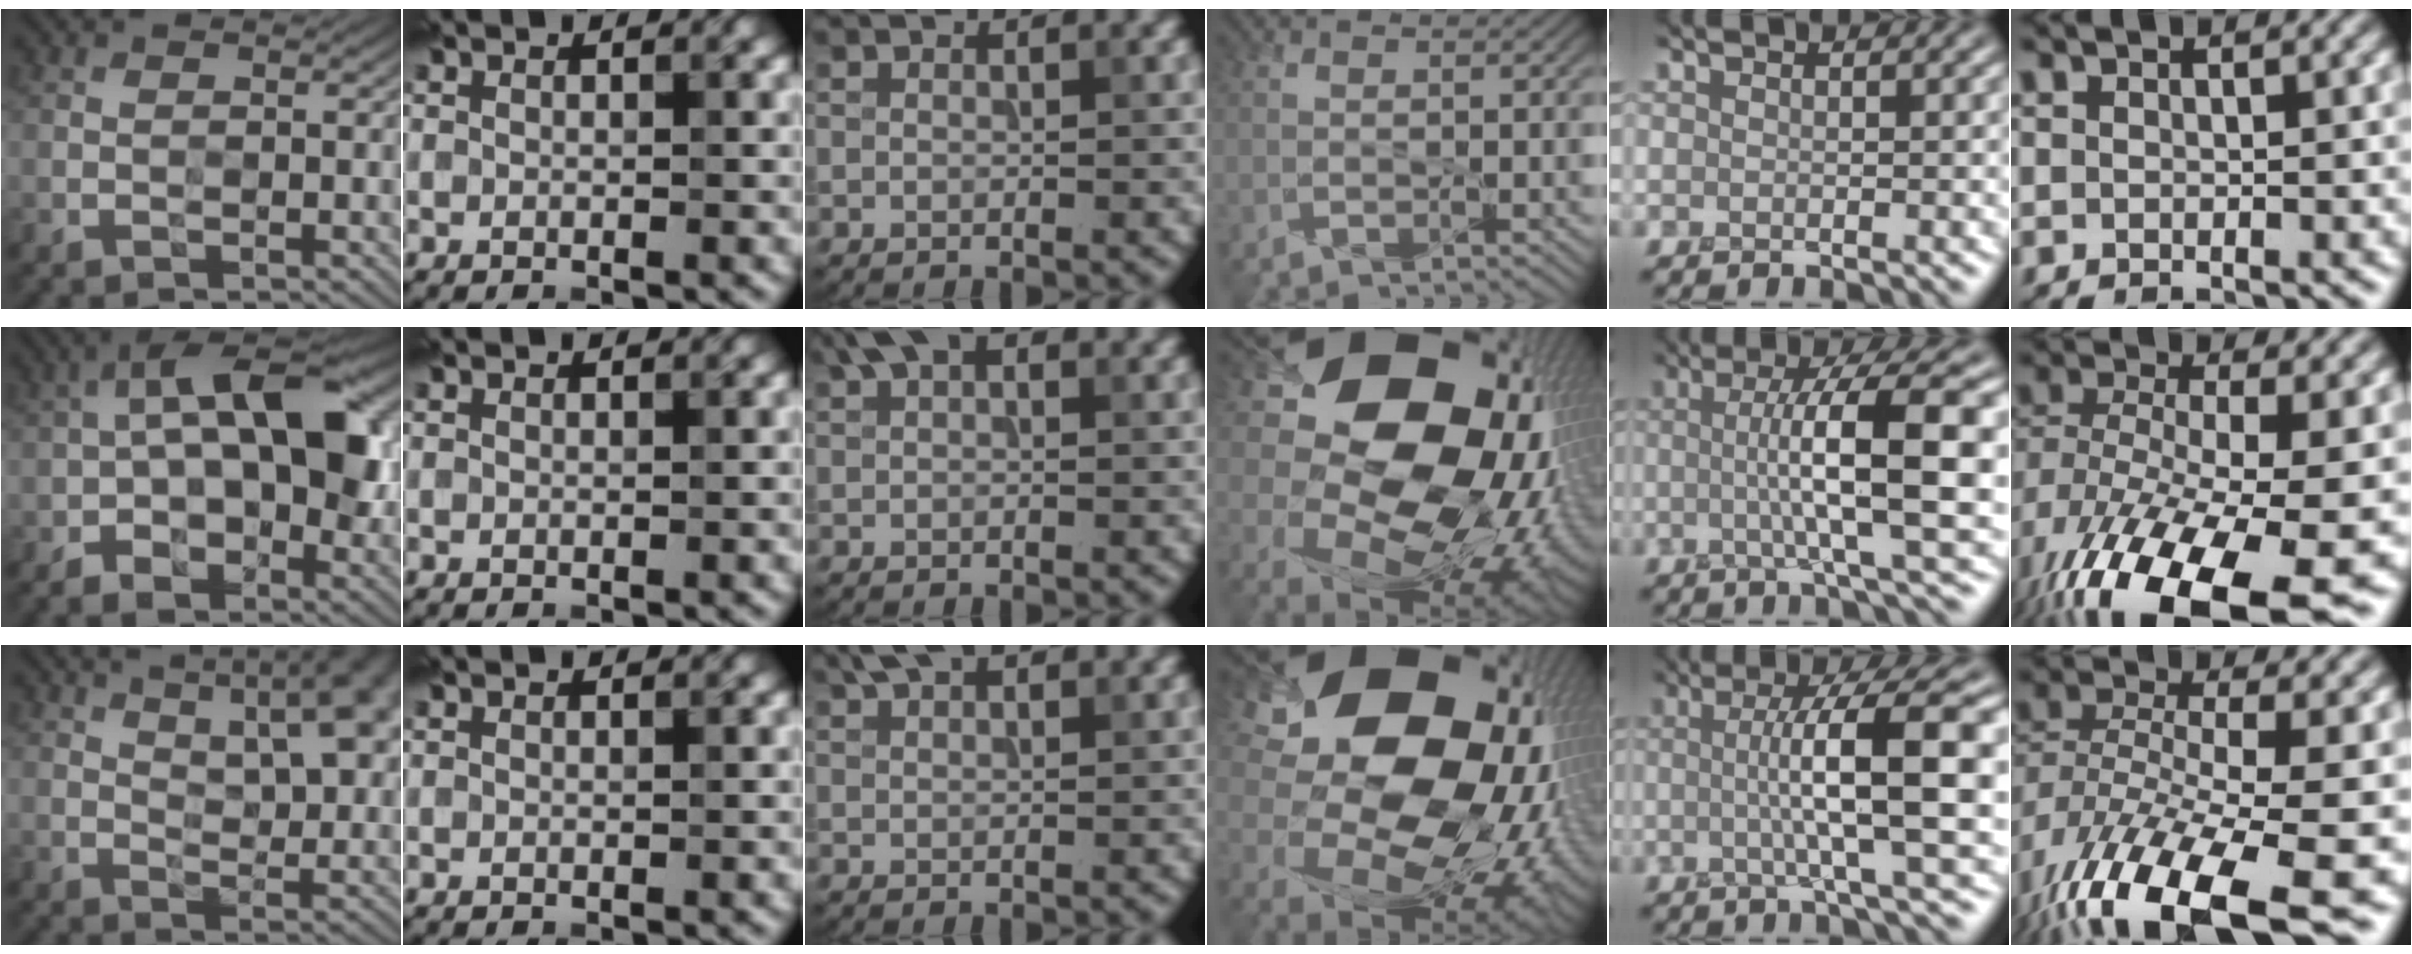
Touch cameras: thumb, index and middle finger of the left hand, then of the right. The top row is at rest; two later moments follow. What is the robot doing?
{"motion": "peel", "object": "tape"}